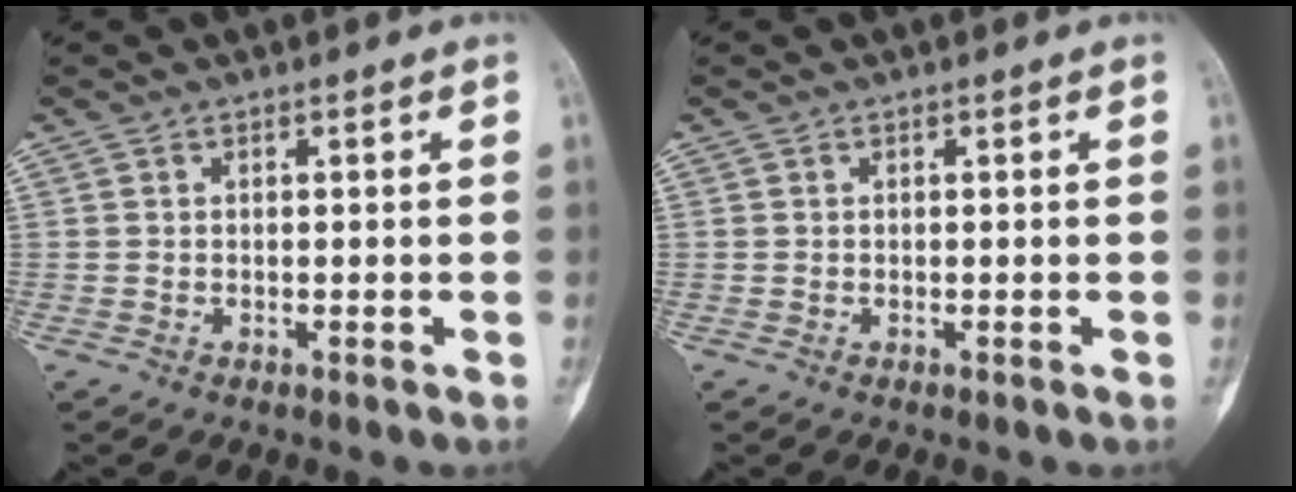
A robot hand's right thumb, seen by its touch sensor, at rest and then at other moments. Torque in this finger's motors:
{"motor_torque": [0.01, 0.00, 0.00, 0.00, 0.00]}